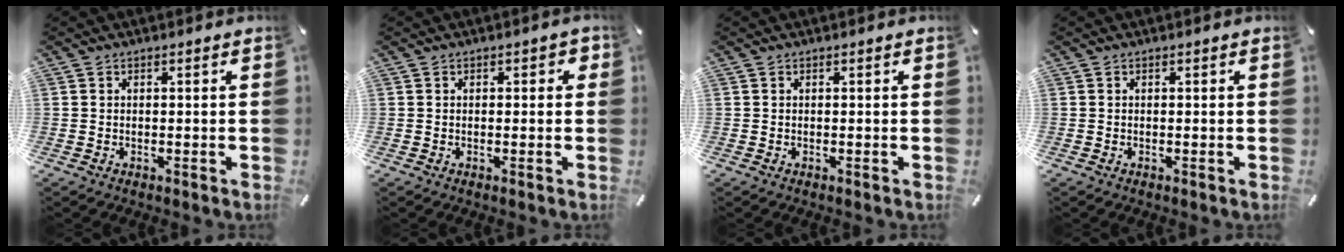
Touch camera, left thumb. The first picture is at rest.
{"total": 1.0, "force": [-0.1, 0.7, 0.7], "torque": [-0.004, 0.000, -0.005]}
{"total": 0.0}
{"total": 0.0}